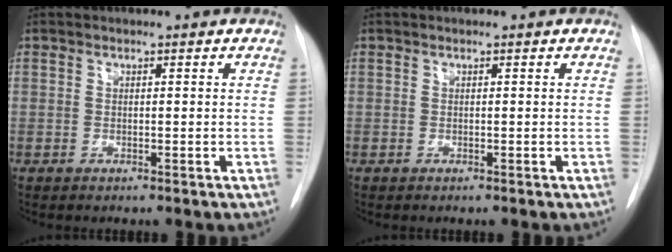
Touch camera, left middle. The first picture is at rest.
{"total": 0.0}